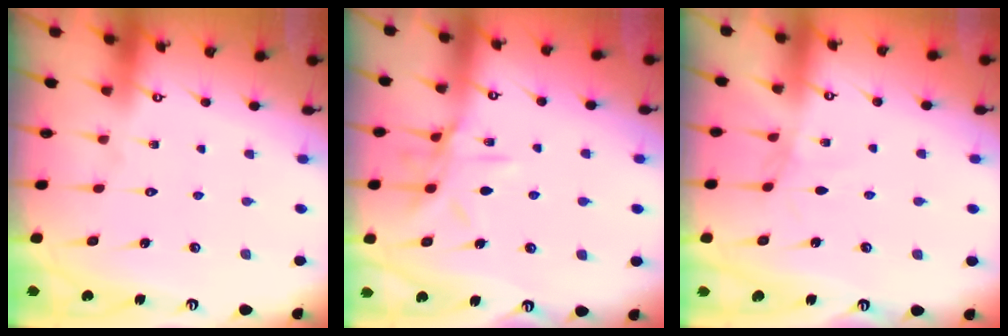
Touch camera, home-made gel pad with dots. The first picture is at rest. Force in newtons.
{"total": 9.7, "press": 9.7, "slide": 0.7}
{"total": 0.0}